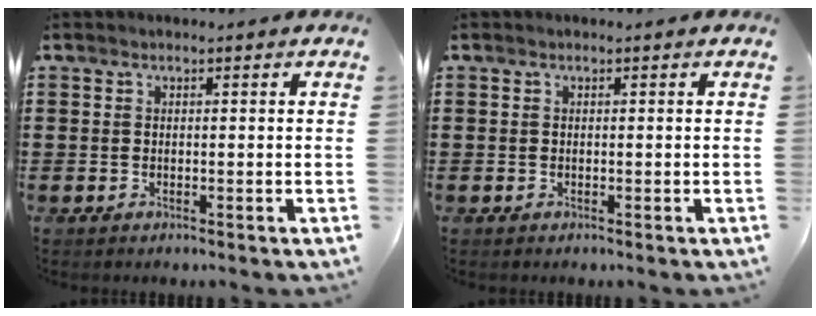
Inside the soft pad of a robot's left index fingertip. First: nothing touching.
{"total": 0.0}